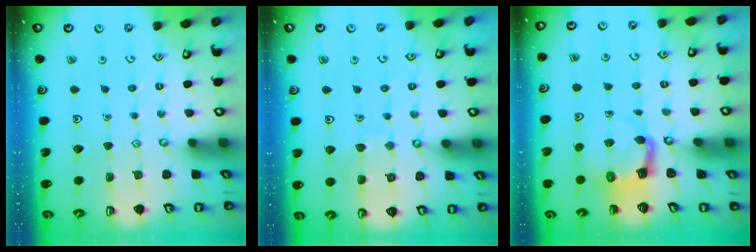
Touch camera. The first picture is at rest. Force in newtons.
{"total": 6.0, "press": 6.0, "slide": 0.5}
{"total": 3.9, "press": 3.9, "slide": 0.6}